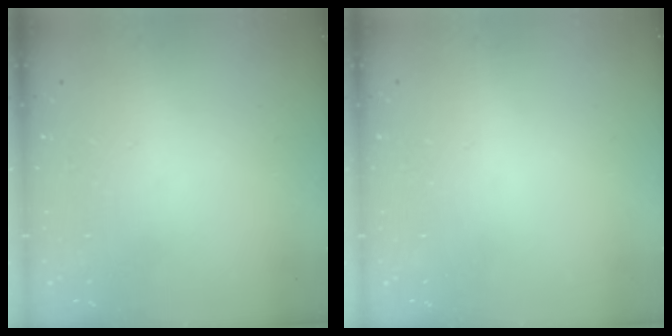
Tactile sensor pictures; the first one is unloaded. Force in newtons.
{"total": 0.0}